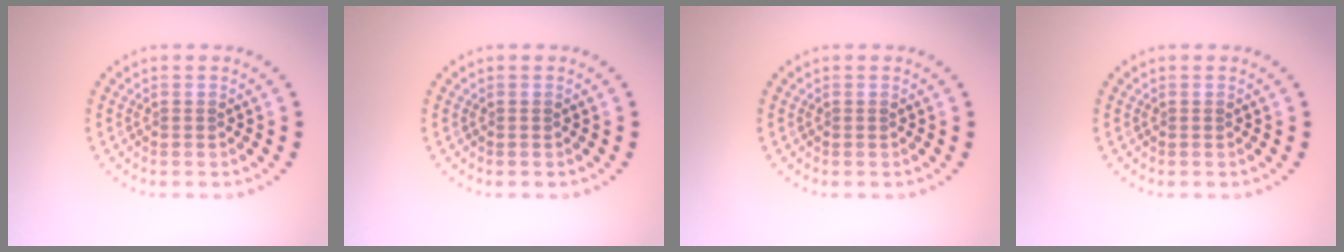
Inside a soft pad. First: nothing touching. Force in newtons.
{"total": 0.0}
{"total": 0.0}
{"total": 0.0}